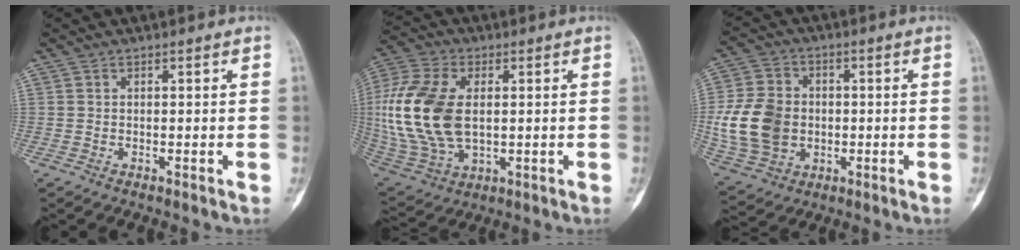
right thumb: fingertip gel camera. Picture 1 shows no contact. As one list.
[{"total": 20.1, "force": [1.3, 12.1, 16.1], "torque": [-0.361, -0.007, 0.034]}, {"total": 14.1, "force": [-1.0, 11.1, 8.7], "torque": [-0.158, 0.008, -0.012]}]